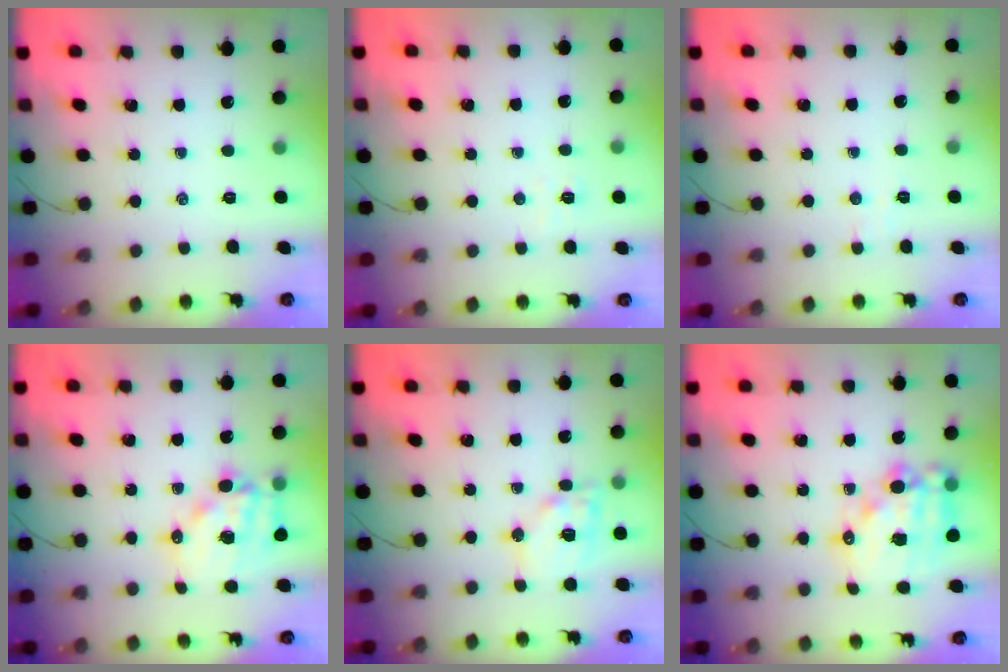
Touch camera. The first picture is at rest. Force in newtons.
{"total": 2.3, "press": 2.2, "slide": 0.7}
{"total": 2.6, "press": 2.5, "slide": 0.7}
{"total": 13.3, "press": 12.9, "slide": 3.2}
{"total": 12.0, "press": 11.8, "slide": 2.5}
{"total": 16.7, "press": 16.2, "slide": 3.7}